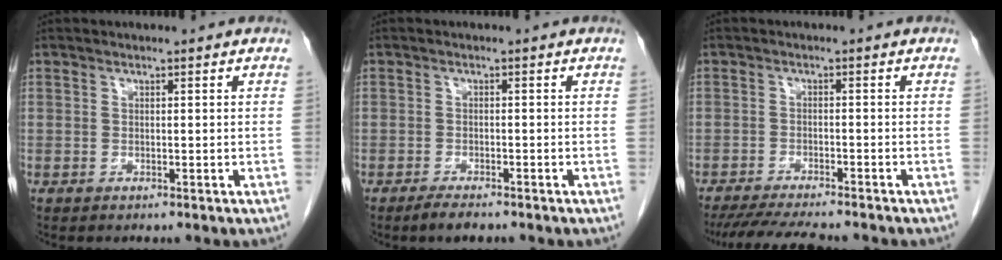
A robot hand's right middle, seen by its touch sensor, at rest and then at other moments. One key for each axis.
{"total": 2.6, "fx": -2.3, "fy": 0.3, "fz": 1.3, "tx": -0.033, "ty": -0.007, "tz": -0.039}
{"total": 10.0, "fx": -8.9, "fy": 0.9, "fz": 4.4, "tx": -0.066, "ty": -0.018, "tz": -0.134}